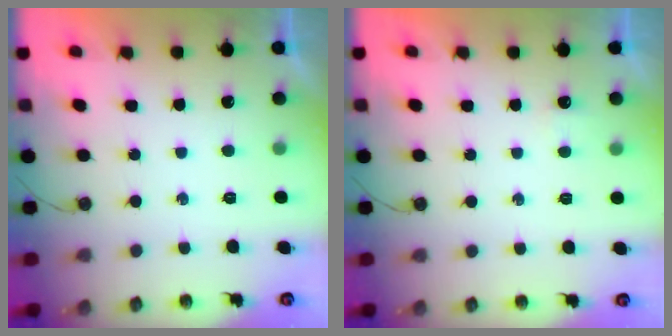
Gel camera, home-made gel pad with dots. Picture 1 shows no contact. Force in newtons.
{"total": 2.2, "press": 2.1, "slide": 0.4}